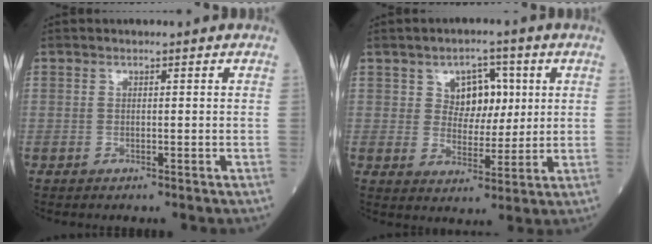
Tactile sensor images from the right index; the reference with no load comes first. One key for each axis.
{"total": 6.4, "fx": 2.2, "fy": 4.4, "fz": 4.1, "tx": -0.055, "ty": 0.013, "tz": 0.037}